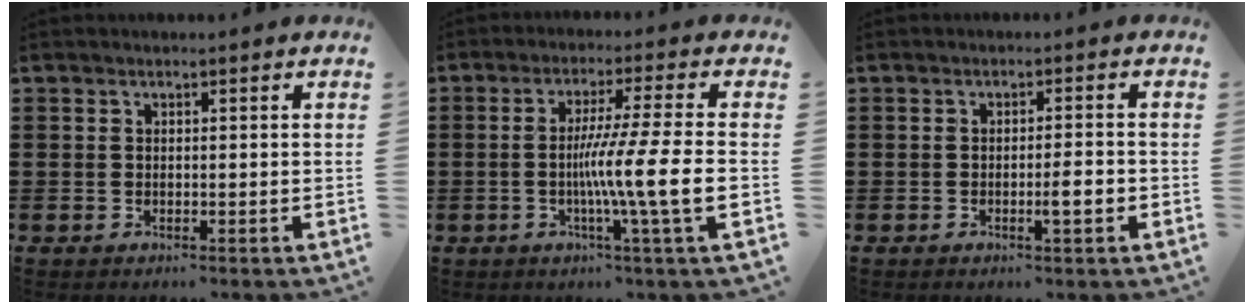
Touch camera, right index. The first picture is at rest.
{"total": 10.2, "force": [-1.9, -1.0, 10.0], "torque": [-0.179, -0.017, -0.041]}
{"total": 3.0, "force": [-1.0, 0.4, 2.8], "torque": [-0.047, -0.001, -0.017]}